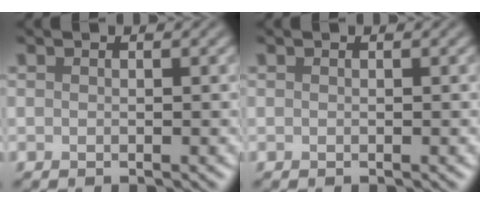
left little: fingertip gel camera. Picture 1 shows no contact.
{"total": 0.0}